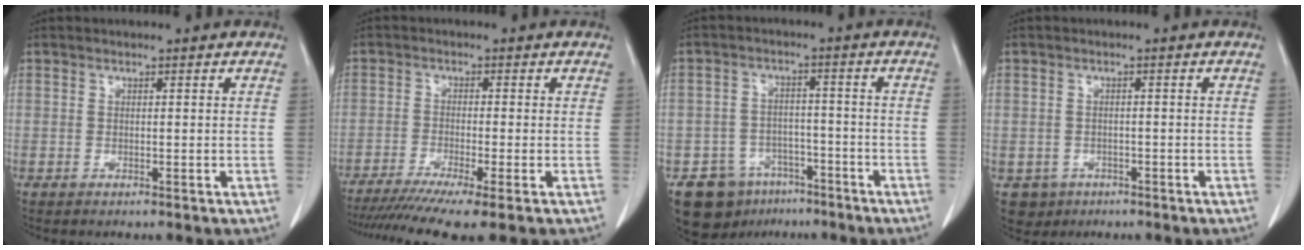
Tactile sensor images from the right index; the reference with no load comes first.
{"total": 10.7, "force": [-7.9, 0.0, 7.2], "torque": [-0.111, -0.017, -0.129]}
{"total": 8.9, "force": [-5.7, 6.6, 1.9], "torque": [-0.026, 0.017, -0.086]}
{"total": 3.8, "force": [-1.8, 3.4, 0.0], "torque": [0.003, 0.009, -0.027]}